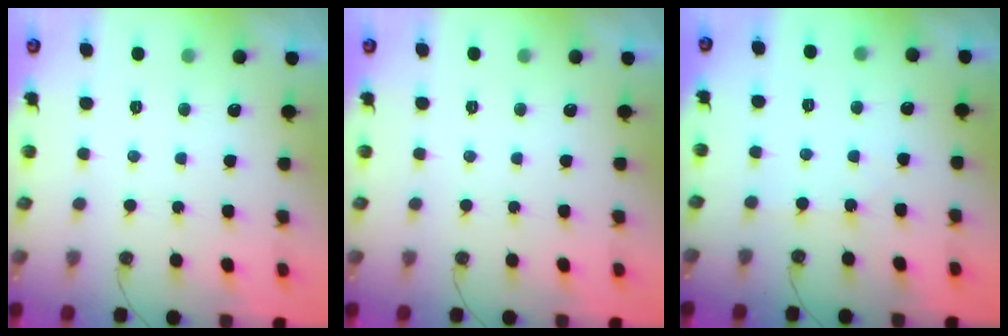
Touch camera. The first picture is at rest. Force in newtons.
{"total": 0.0}
{"total": 1.5, "press": 1.4, "slide": 0.3}